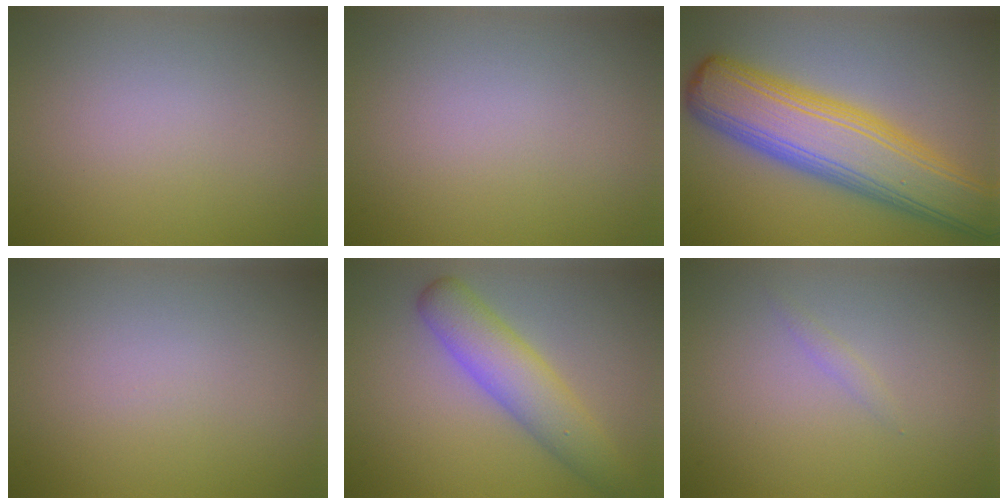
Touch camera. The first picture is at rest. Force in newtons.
{"total": 0.0}
{"total": 9.6, "press": 9.6, "slide": 0.3}
{"total": 0.0}
{"total": 4.7, "press": 4.7, "slide": 0.1}
{"total": 0.6, "press": 0.6, "slide": 0.1}